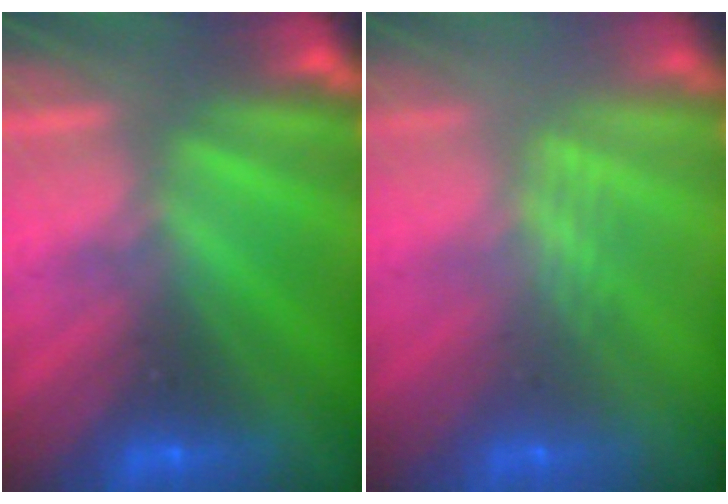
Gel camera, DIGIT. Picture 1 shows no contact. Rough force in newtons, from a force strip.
{"total": 2.4}